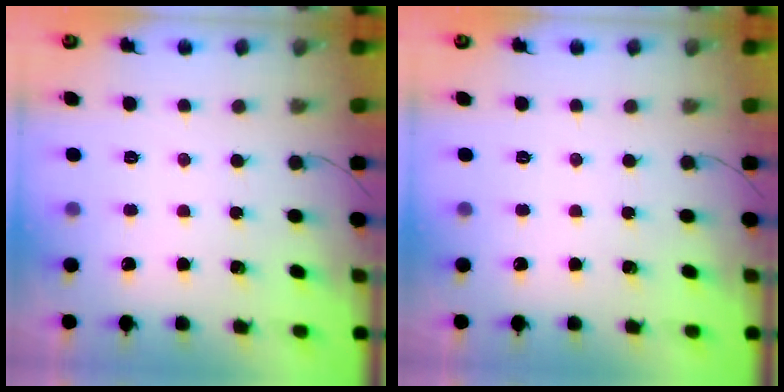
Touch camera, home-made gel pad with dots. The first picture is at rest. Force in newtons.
{"total": 0.0}